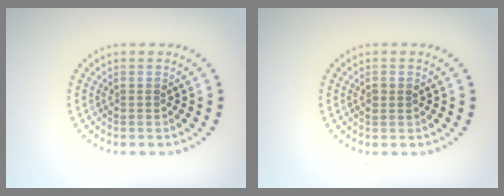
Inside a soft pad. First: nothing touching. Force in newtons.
{"total": 1.1, "press": 1.1, "slide": 0.2}